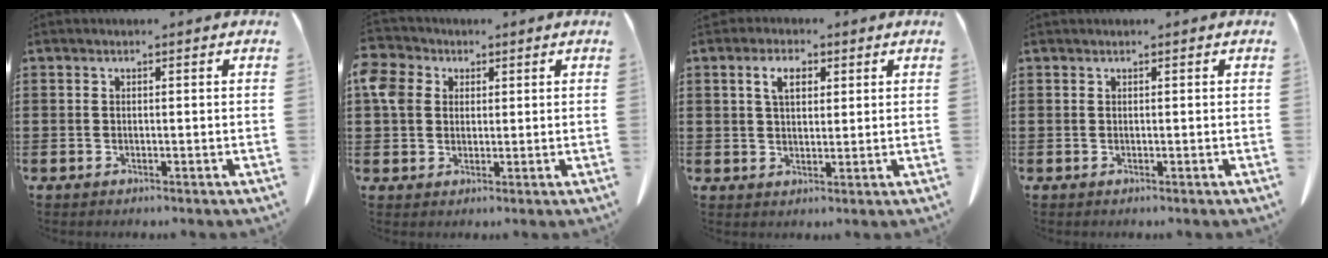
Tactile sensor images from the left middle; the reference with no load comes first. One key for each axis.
{"total": 5.3, "fx": 2.1, "fy": 4.4, "fz": 2.2, "tx": -0.075, "ty": 0.012, "tz": 0.034}
{"total": 4.4, "fx": 2.0, "fy": 2.4, "fz": 3.0, "tx": -0.062, "ty": 0.008, "tz": 0.032}
{"total": 0.0}